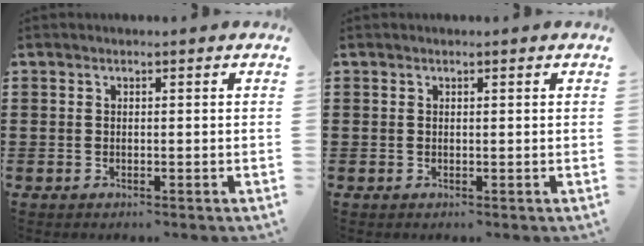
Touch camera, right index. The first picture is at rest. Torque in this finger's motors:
{"motor_torque": [0.06, 0.06, 0.00, 0.01]}